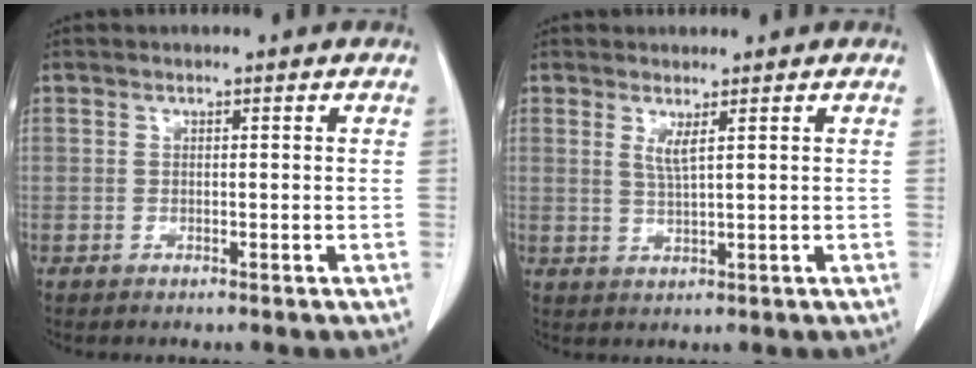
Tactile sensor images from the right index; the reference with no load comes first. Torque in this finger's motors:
{"motor_torque": [0.29, 0.30, 0.05, 0.04]}